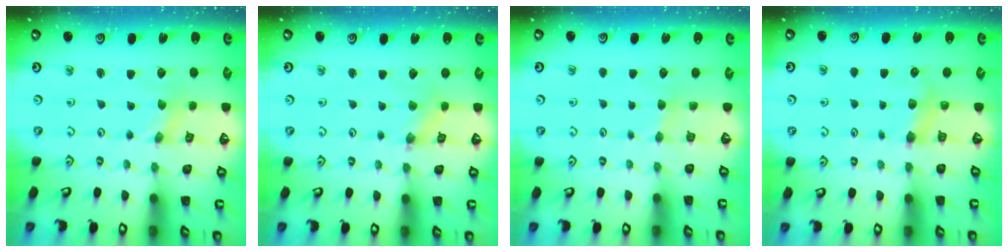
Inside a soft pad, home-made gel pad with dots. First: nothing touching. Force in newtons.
{"total": 0.8, "press": 0.7, "slide": 0.3}
{"total": 2.9, "press": 2.9, "slide": 0.4}
{"total": 4.3, "press": 4.2, "slide": 0.5}